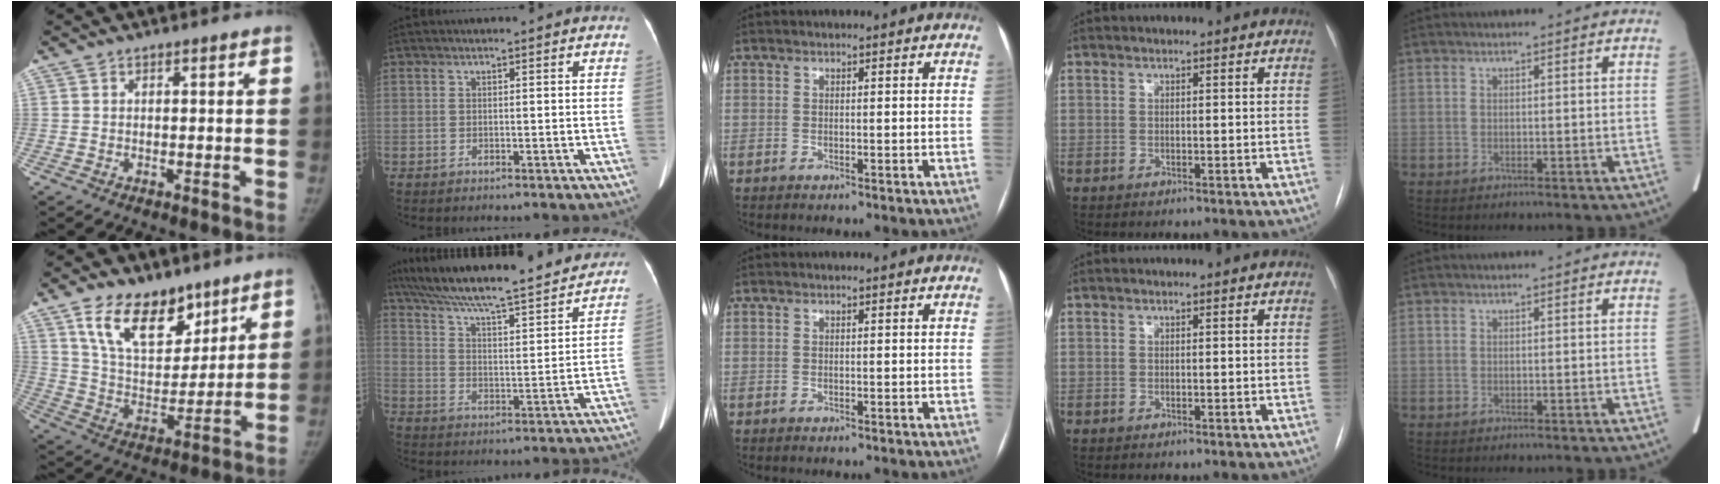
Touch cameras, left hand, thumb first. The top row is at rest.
{"thumb": {"total": 16.4, "force": [10.4, 9.2, 8.8], "torque": [-0.097, -0.060, 0.189]}, "index": {"total": 24.9, "force": [21.9, 2.7, 11.6], "torque": [-0.201, -0.001, 0.314]}}